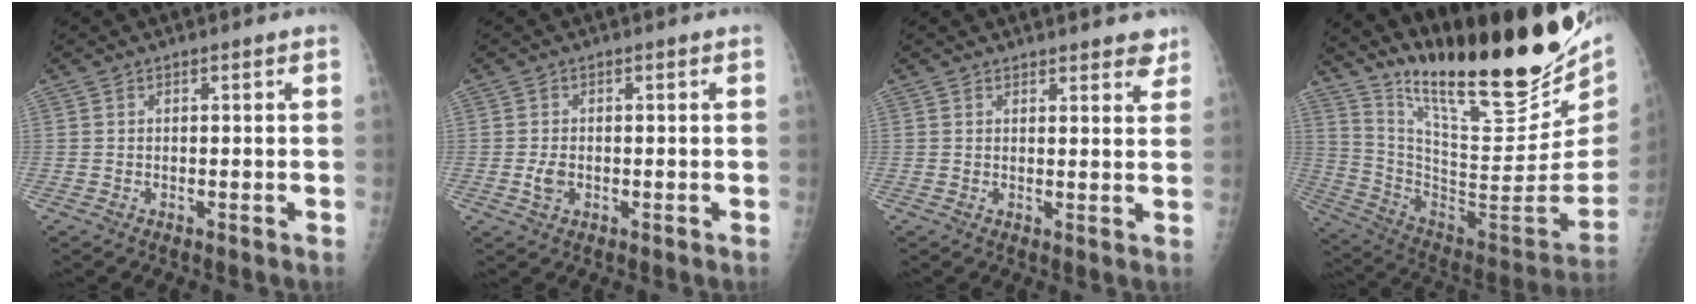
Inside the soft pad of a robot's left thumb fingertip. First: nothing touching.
{"total": 2.3, "force": [-0.4, 1.6, 1.7], "torque": [-0.031, 0.000, -0.007]}
{"total": 4.5, "force": [3.7, 1.6, 2.0], "torque": [0.001, -0.018, 0.042]}
{"total": 33.0, "force": [23.3, 8.3, 21.9], "torque": [-0.314, -0.121, 0.364]}